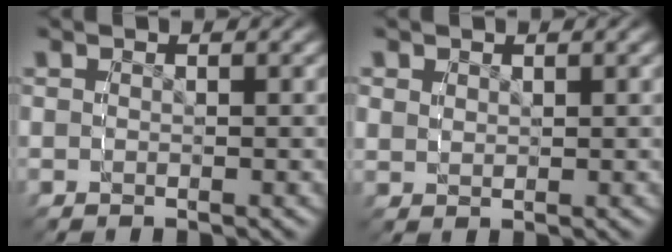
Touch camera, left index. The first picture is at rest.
{"total": 1.2, "force": [1.1, 0.5, 0.3], "torque": [-0.003, -0.007, 0.030]}